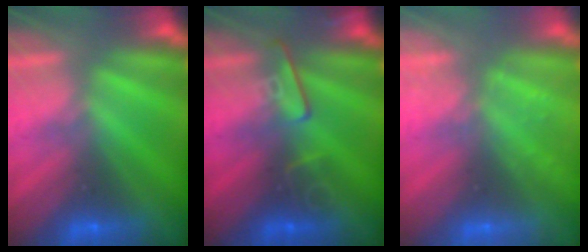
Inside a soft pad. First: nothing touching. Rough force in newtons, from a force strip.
{"total": 2.5}
{"total": 2.3}